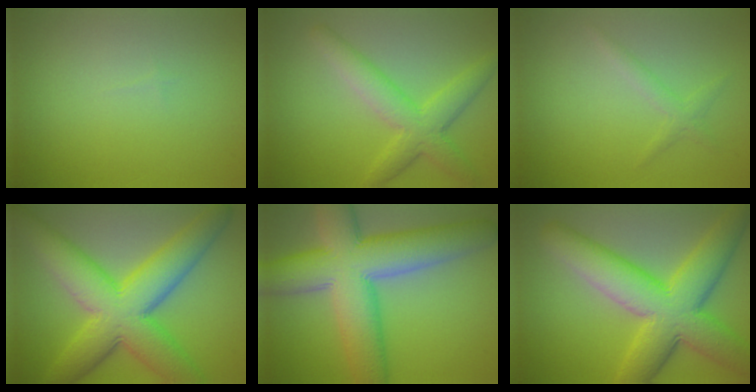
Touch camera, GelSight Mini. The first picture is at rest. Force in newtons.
{"total": 4.6, "press": 4.6, "slide": 0.1}
{"total": 1.4, "press": 1.4, "slide": 0.1}
{"total": 11.2, "press": 11.2, "slide": 0.2}
{"total": 12.2, "press": 12.2, "slide": 0.6}
{"total": 10.9, "press": 10.9, "slide": 0.1}